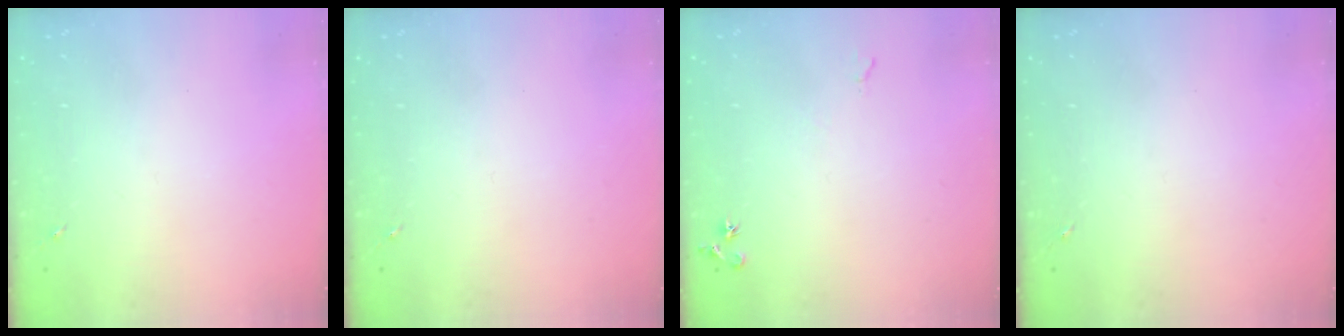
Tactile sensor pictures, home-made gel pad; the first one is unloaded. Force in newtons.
{"total": 0.0}
{"total": 6.7, "press": 6.6, "slide": 1.0}
{"total": 0.0}